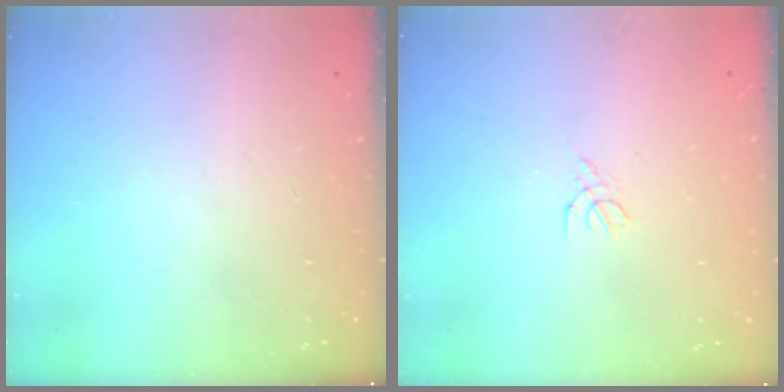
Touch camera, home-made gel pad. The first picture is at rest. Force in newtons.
{"total": 1.8, "press": 1.7, "slide": 0.5}